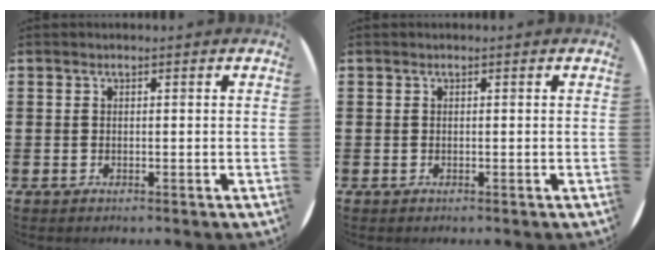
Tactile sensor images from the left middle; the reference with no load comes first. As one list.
[{"total": 0.0}]